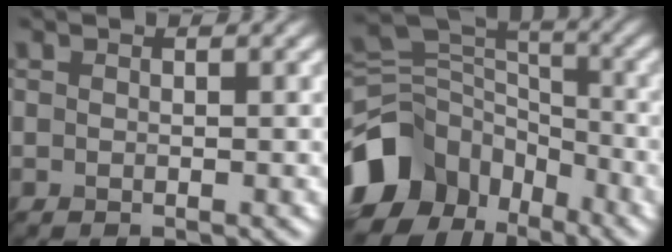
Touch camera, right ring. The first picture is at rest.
{"total": 11.5, "force": [-6.0, 8.2, 5.5], "torque": [-0.124, 0.008, -0.114]}